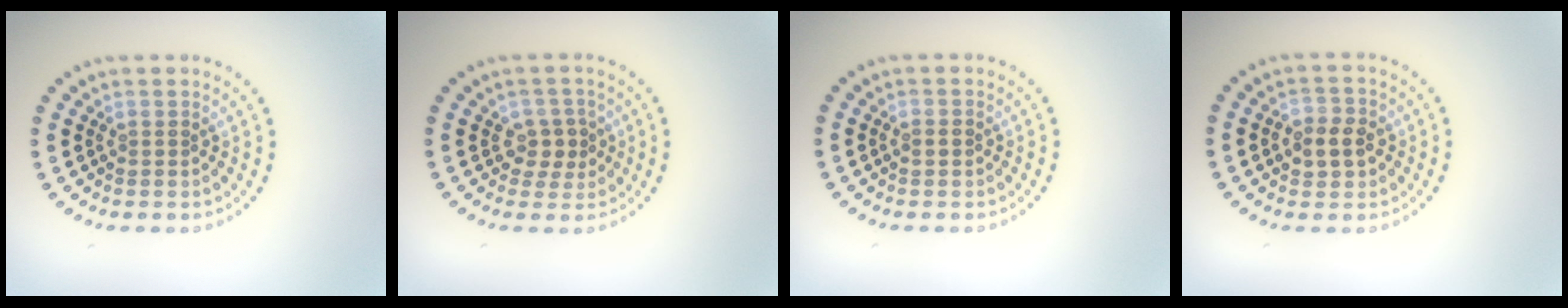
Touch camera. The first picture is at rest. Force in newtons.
{"total": 2.2, "press": 2.0, "slide": 0.9}
{"total": 1.2, "press": 1.2, "slide": 0.1}
{"total": 2.9, "press": 2.8, "slide": 0.4}